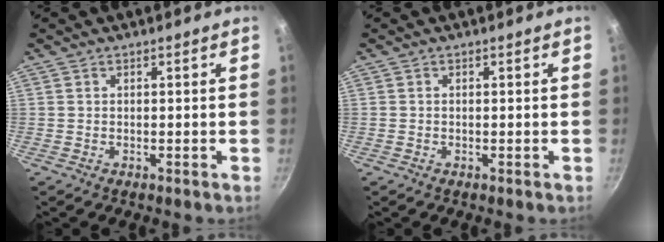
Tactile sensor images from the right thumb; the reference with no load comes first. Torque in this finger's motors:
{"motor_torque": [0.04, -0.05, 0.03, 0.81, 0.04]}